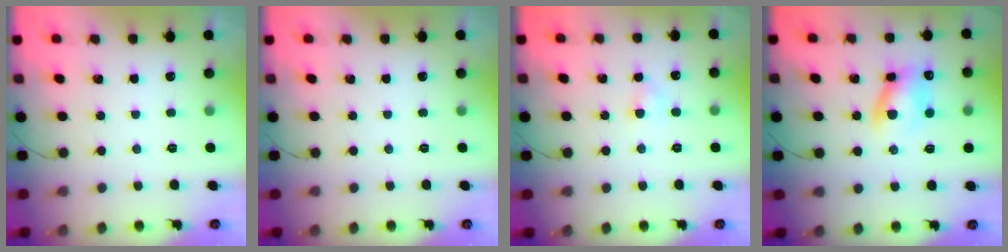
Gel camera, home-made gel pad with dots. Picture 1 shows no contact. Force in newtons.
{"total": 0.0}
{"total": 3.0, "press": 2.8, "slide": 1.0}
{"total": 9.8, "press": 9.6, "slide": 1.7}